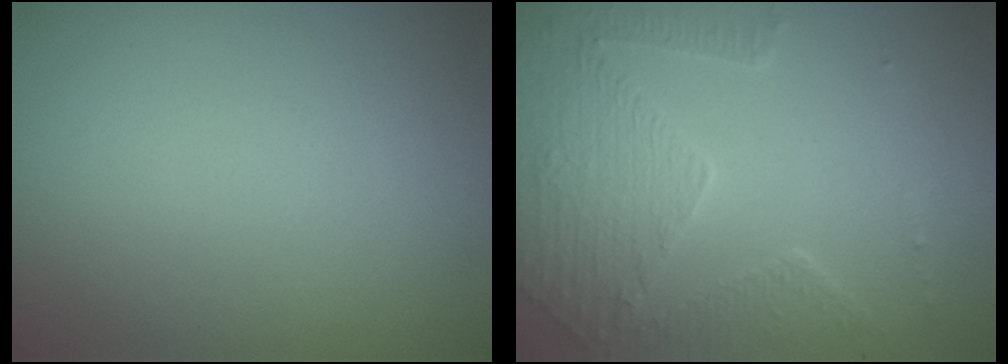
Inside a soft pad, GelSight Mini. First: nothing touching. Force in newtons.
{"total": 5.0, "press": 3.7, "slide": 3.4}